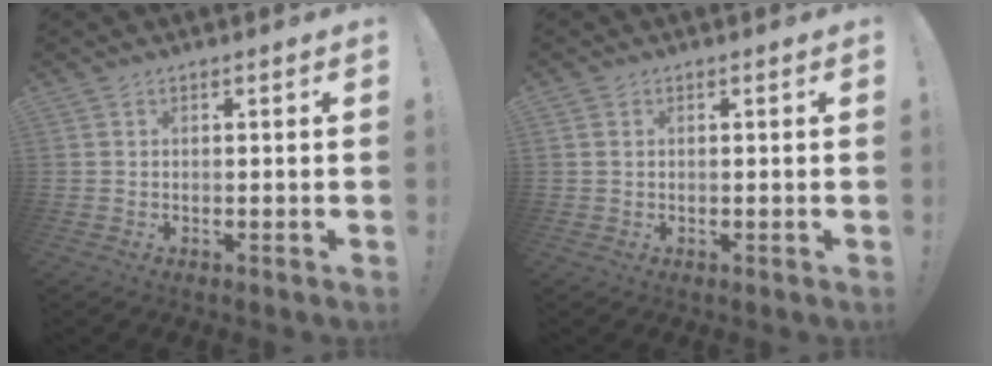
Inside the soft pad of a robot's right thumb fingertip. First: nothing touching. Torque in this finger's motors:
{"motor_torque": [0.01, -0.10, 0.05, 0.00, 0.10]}